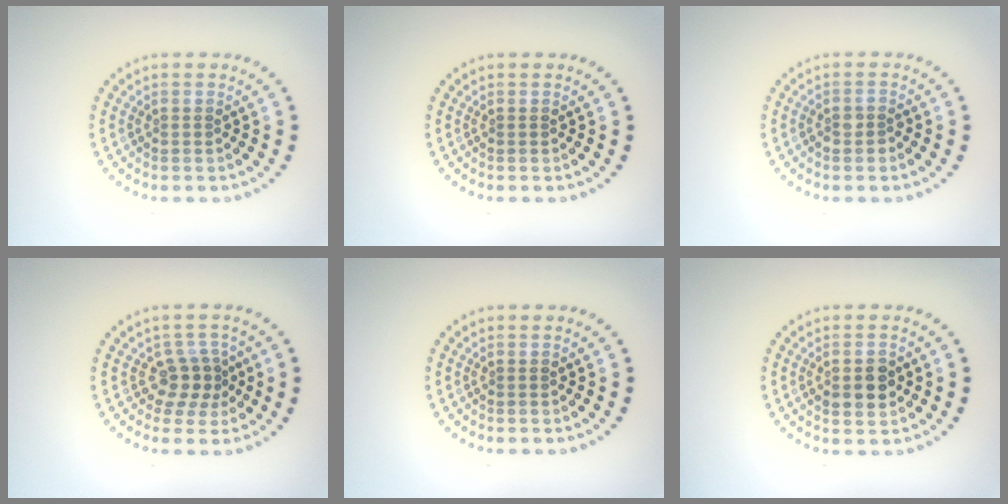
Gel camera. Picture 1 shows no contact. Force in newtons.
{"total": 0.0}
{"total": 1.5, "press": 1.3, "slide": 0.7}
{"total": 2.6, "press": 2.1, "slide": 1.6}
{"total": 0.0}
{"total": 3.0, "press": 3.0, "slide": 0.2}